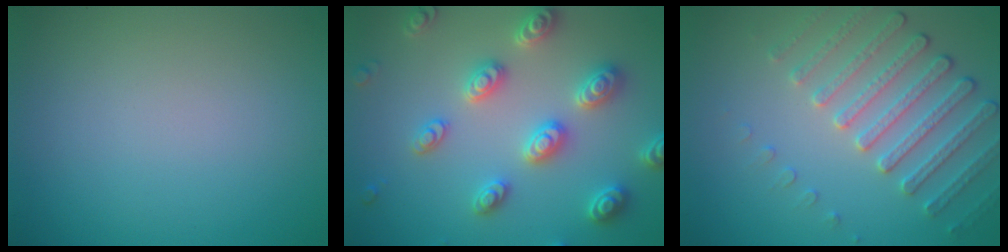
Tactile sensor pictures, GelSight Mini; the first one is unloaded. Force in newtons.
{"total": 4.5, "press": 4.4, "slide": 1.2}
{"total": 4.0, "press": 3.7, "slide": 1.4}